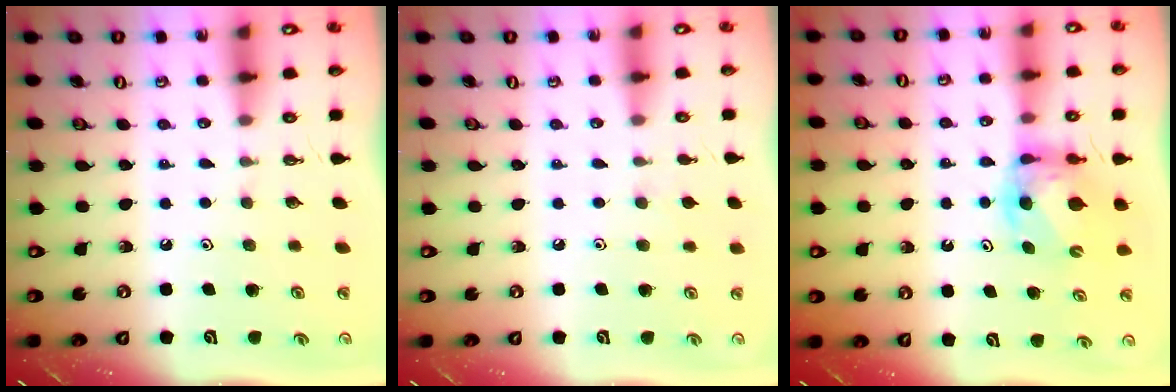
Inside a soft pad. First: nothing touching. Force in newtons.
{"total": 3.3, "press": 3.3, "slide": 0.6}
{"total": 6.8, "press": 6.8, "slide": 0.4}